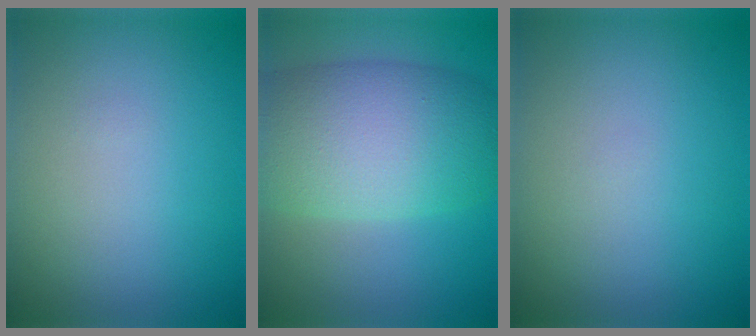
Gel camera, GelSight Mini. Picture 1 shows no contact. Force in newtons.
{"total": 9.9, "press": 9.9, "slide": 0.4}
{"total": 0.0}